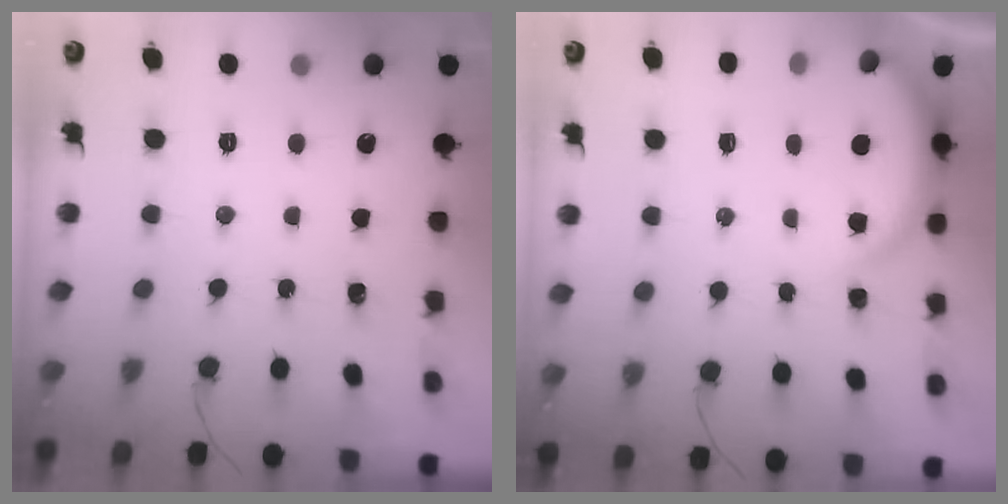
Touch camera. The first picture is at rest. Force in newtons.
{"total": 2.9, "press": 2.8, "slide": 0.5}